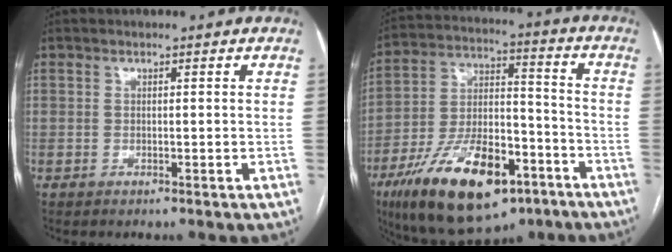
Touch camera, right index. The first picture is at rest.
{"total": 21.6, "force": [-12.2, 8.7, 15.5], "torque": [-0.289, 0.000, -0.202]}